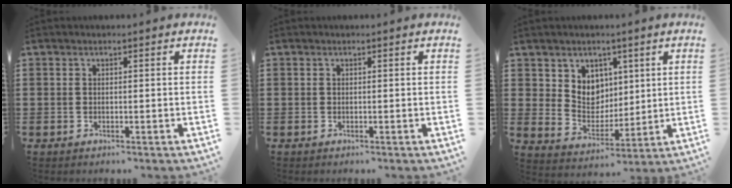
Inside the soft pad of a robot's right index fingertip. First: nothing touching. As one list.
[{"total": 0.0}, {"total": 6.3, "force": [3.3, 5.4, 0.9], "torque": [-0.035, -0.012, 0.060]}]